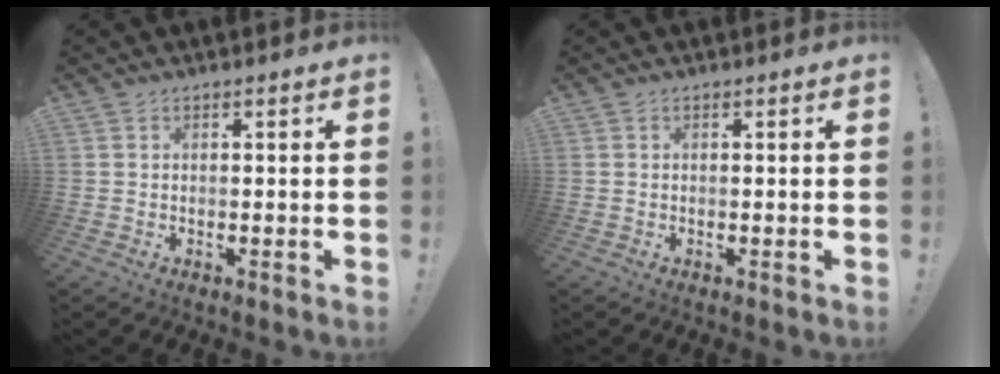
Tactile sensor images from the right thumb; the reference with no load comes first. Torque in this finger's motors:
{"motor_torque": [0.00, 0.00, 0.00, 0.00, 0.00]}